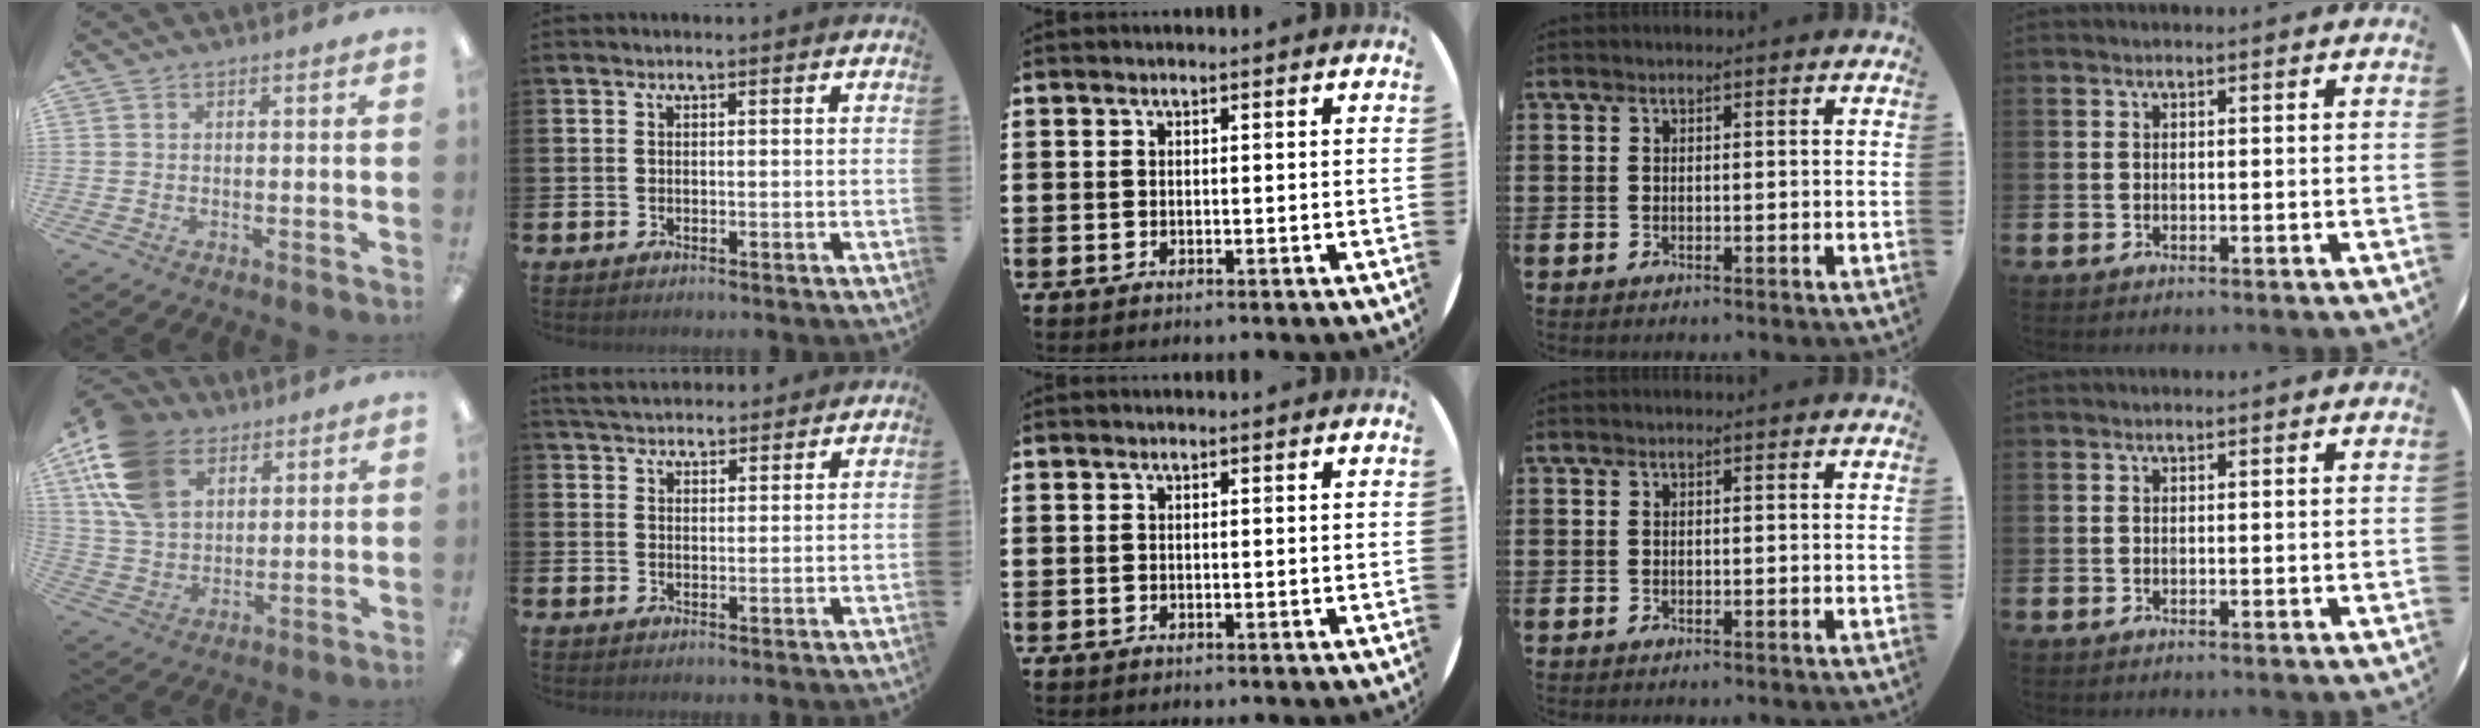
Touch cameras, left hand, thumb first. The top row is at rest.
{"thumb": {"total": 18.1, "force": [9.3, 12.0, 9.8], "torque": [-0.219, -0.019, 0.178]}, "index": {"total": 4.2, "force": [4.1, 0.9, 0.4], "torque": [-0.013, -0.017, 0.075]}}